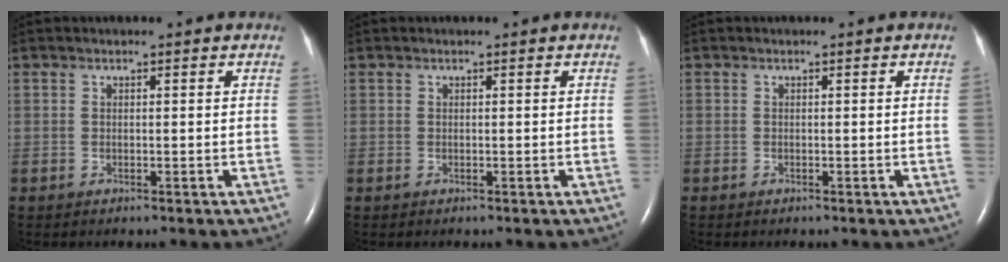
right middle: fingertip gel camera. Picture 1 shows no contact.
{"total": 0.0}
{"total": 0.6, "force": [0.0, -0.3, 0.5], "torque": [-0.008, -0.001, -0.001]}